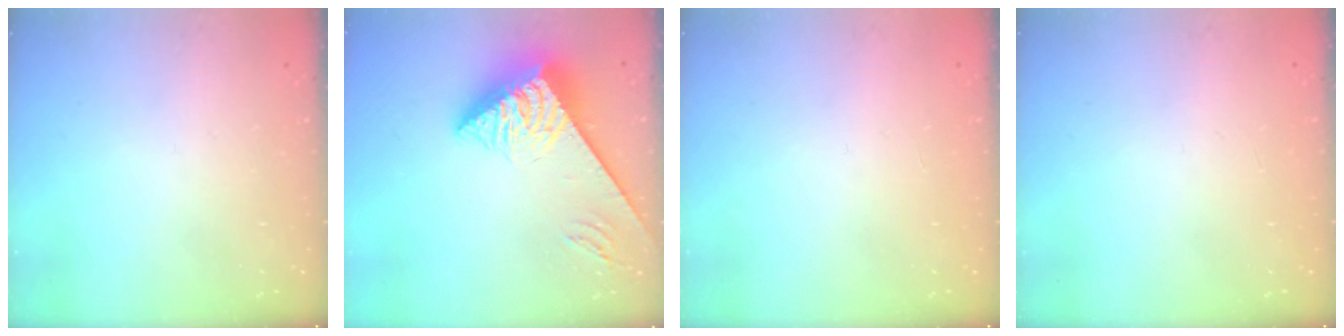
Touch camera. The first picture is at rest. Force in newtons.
{"total": 6.9, "press": 6.8, "slide": 0.8}
{"total": 0.0}
{"total": 0.0}